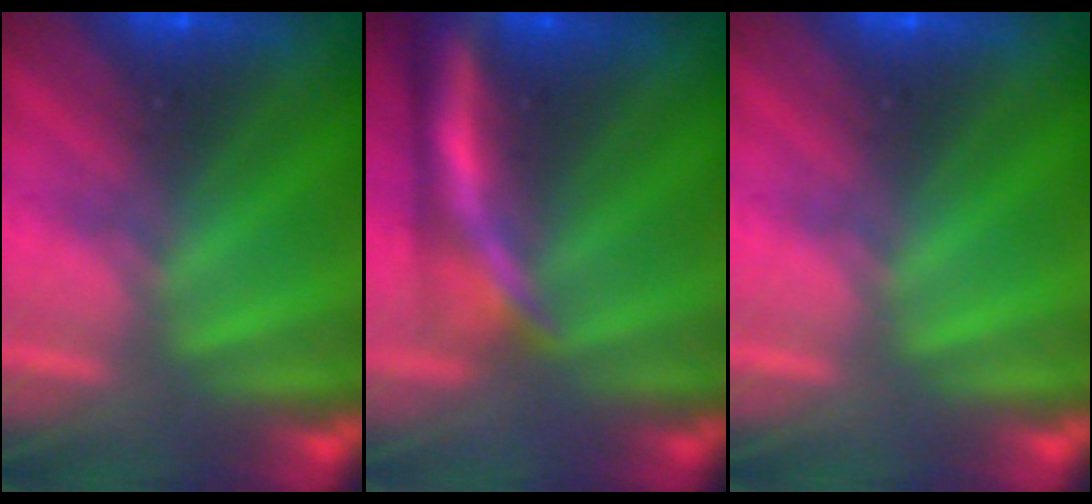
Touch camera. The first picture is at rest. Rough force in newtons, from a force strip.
{"total": 7.2}
{"total": 0.0}